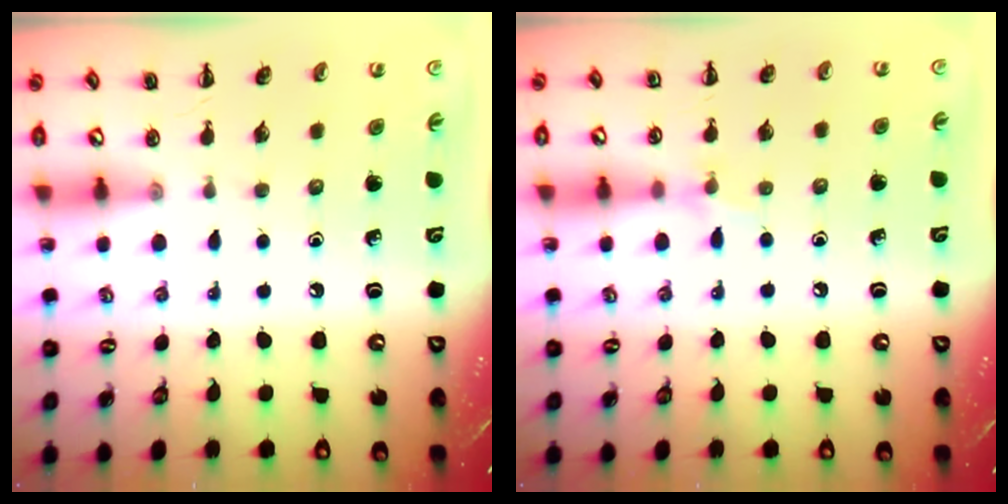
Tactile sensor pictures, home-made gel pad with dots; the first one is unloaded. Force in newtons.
{"total": 5.4, "press": 5.0, "slide": 1.8}